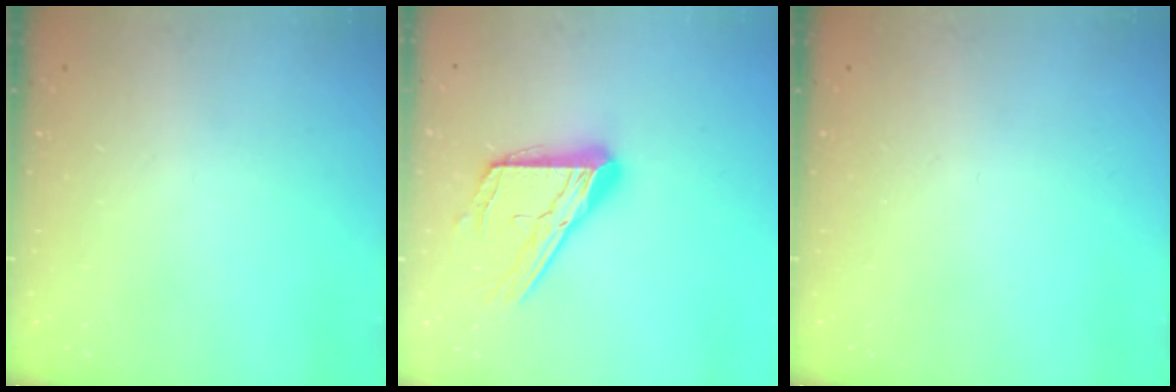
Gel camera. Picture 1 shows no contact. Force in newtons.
{"total": 17.1, "press": 17.0, "slide": 1.6}
{"total": 0.0}